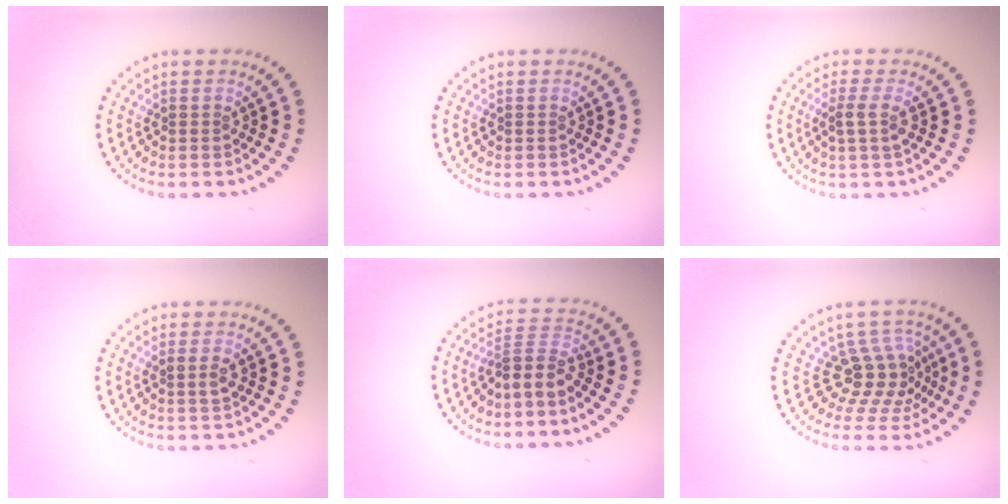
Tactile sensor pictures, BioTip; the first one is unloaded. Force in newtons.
{"total": 0.0}
{"total": 1.8, "press": 1.4, "slide": 1.1}
{"total": 1.3, "press": 1.2, "slide": 0.3}
{"total": 2.9, "press": 1.9, "slide": 2.1}
{"total": 4.1, "press": 3.2, "slide": 2.6}